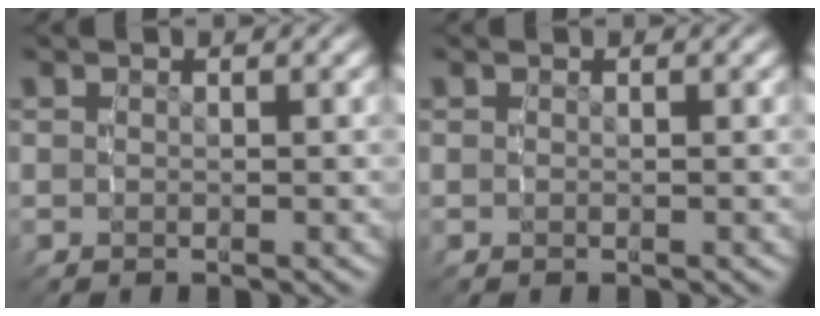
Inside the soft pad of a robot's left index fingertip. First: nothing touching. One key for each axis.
{"total": 0.0}